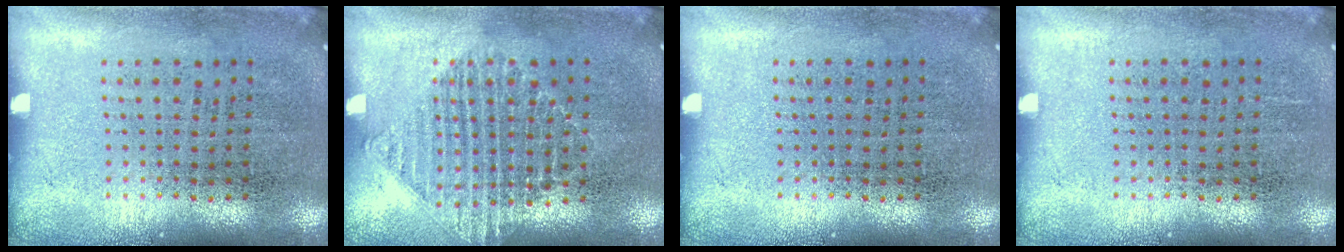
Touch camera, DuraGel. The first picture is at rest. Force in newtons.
{"total": 1.2, "press": 1.1, "slide": 0.3}
{"total": 0.0}
{"total": 0.0}